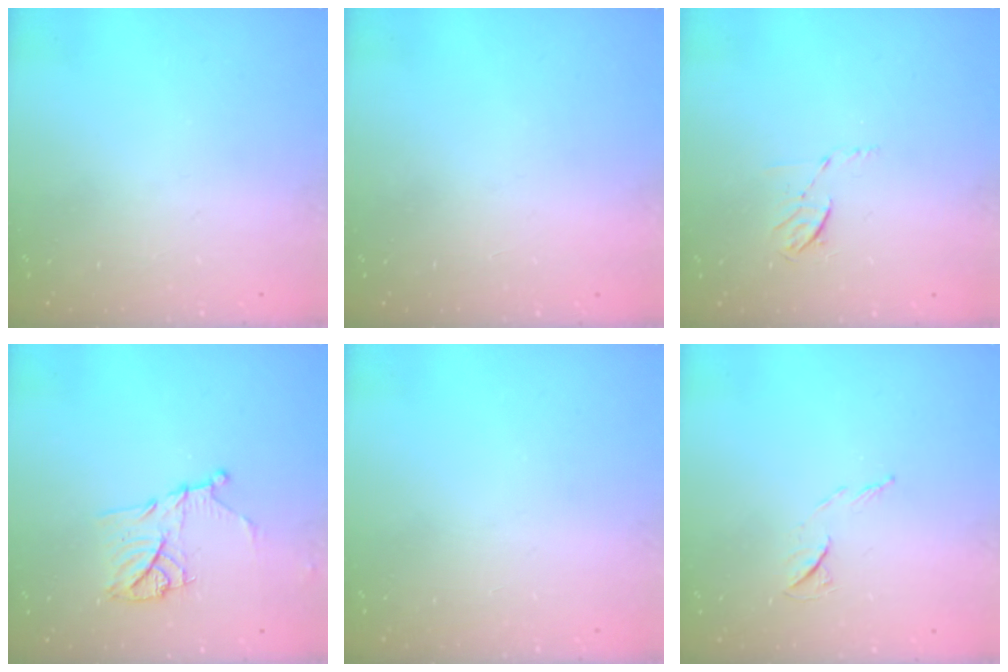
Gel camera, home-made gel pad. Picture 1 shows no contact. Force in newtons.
{"total": 1.5, "press": 1.5, "slide": 0.1}
{"total": 4.4, "press": 4.2, "slide": 1.5}
{"total": 11.8, "press": 11.8, "slide": 0.5}
{"total": 0.0}
{"total": 5.7, "press": 5.6, "slide": 1.2}